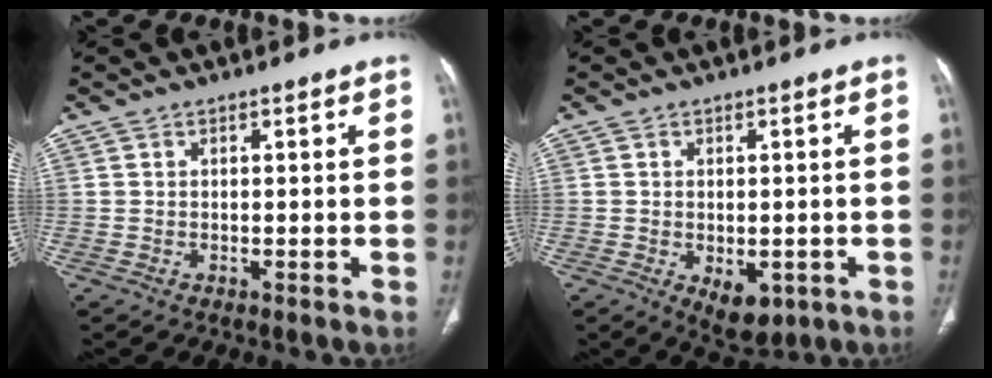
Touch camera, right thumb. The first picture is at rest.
{"total": 6.0, "force": [-1.8, 3.5, 4.4], "torque": [-0.052, -0.003, -0.011]}